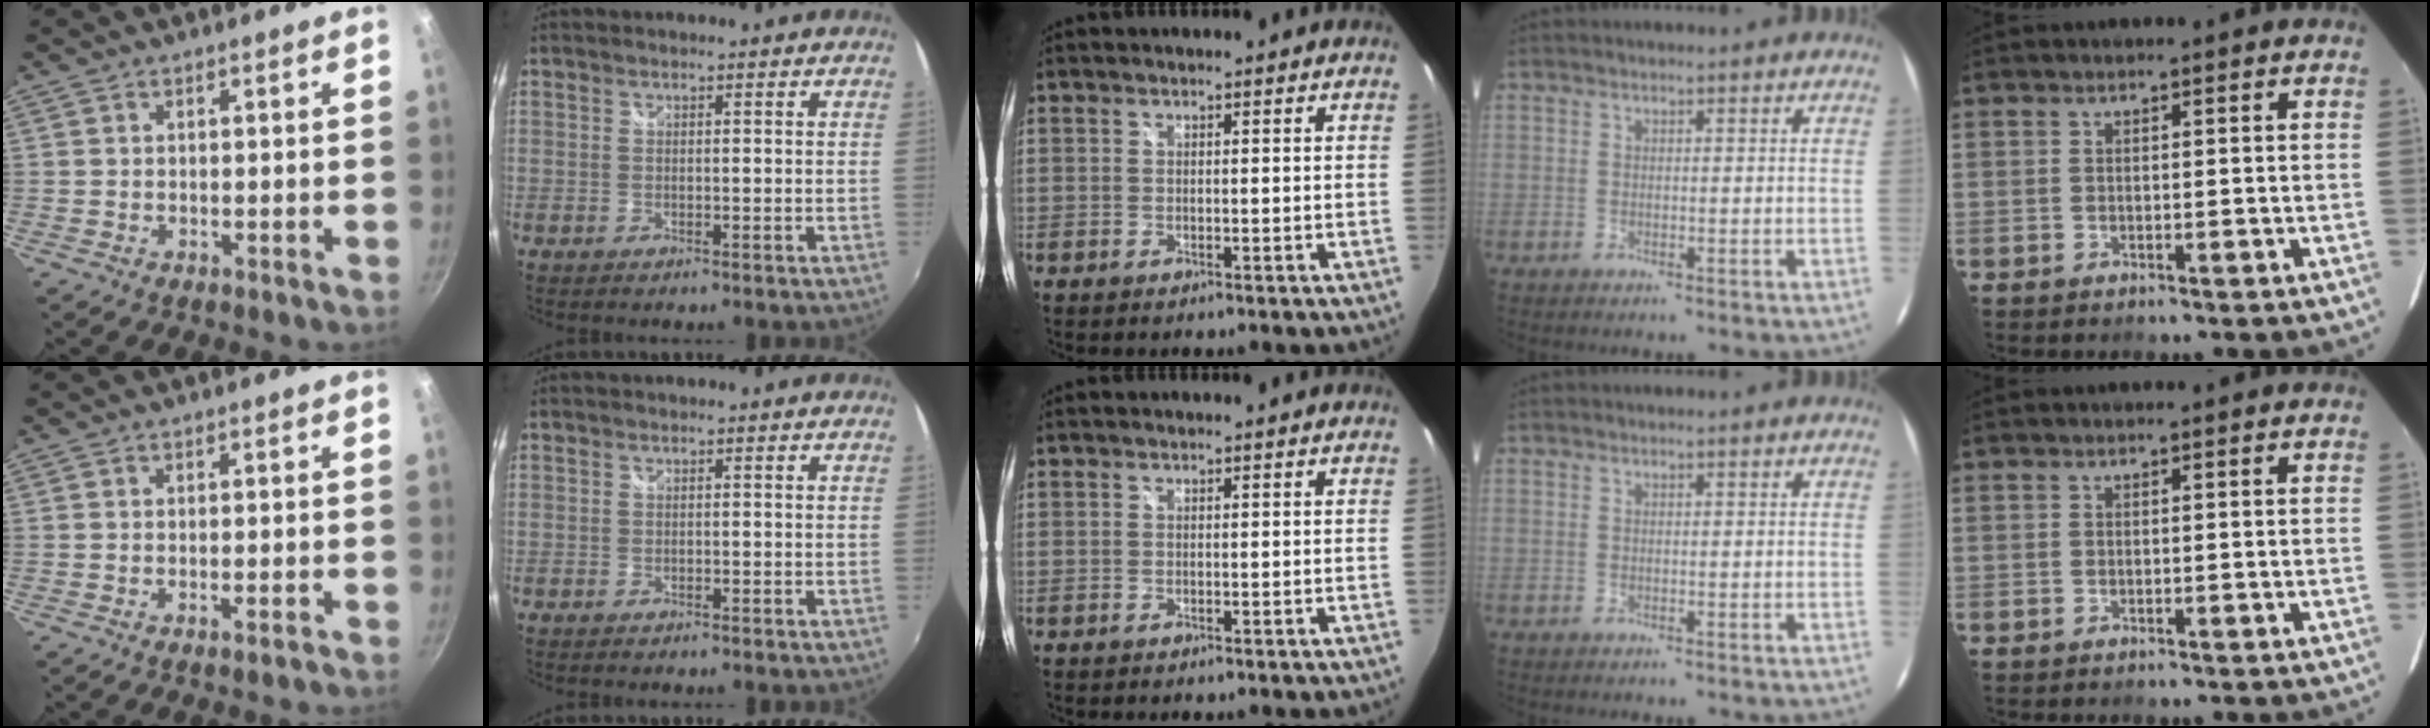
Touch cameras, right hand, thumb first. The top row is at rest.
{"thumb": {"total": 1.3, "force": [-1.0, -0.1, 0.8], "torque": [-0.020, 0.007, -0.015]}, "index": {"total": 0.6, "force": [-0.5, 0.2, 0.2], "torque": [-0.005, -0.003, -0.011]}}